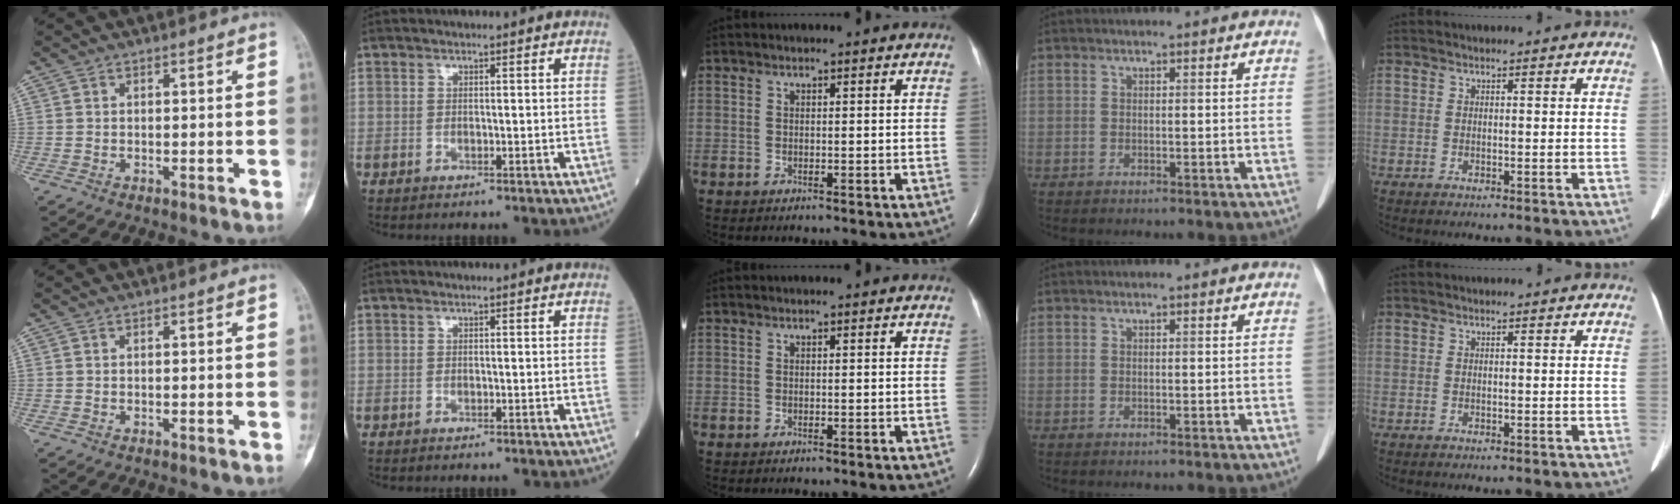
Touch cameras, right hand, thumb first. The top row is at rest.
{}